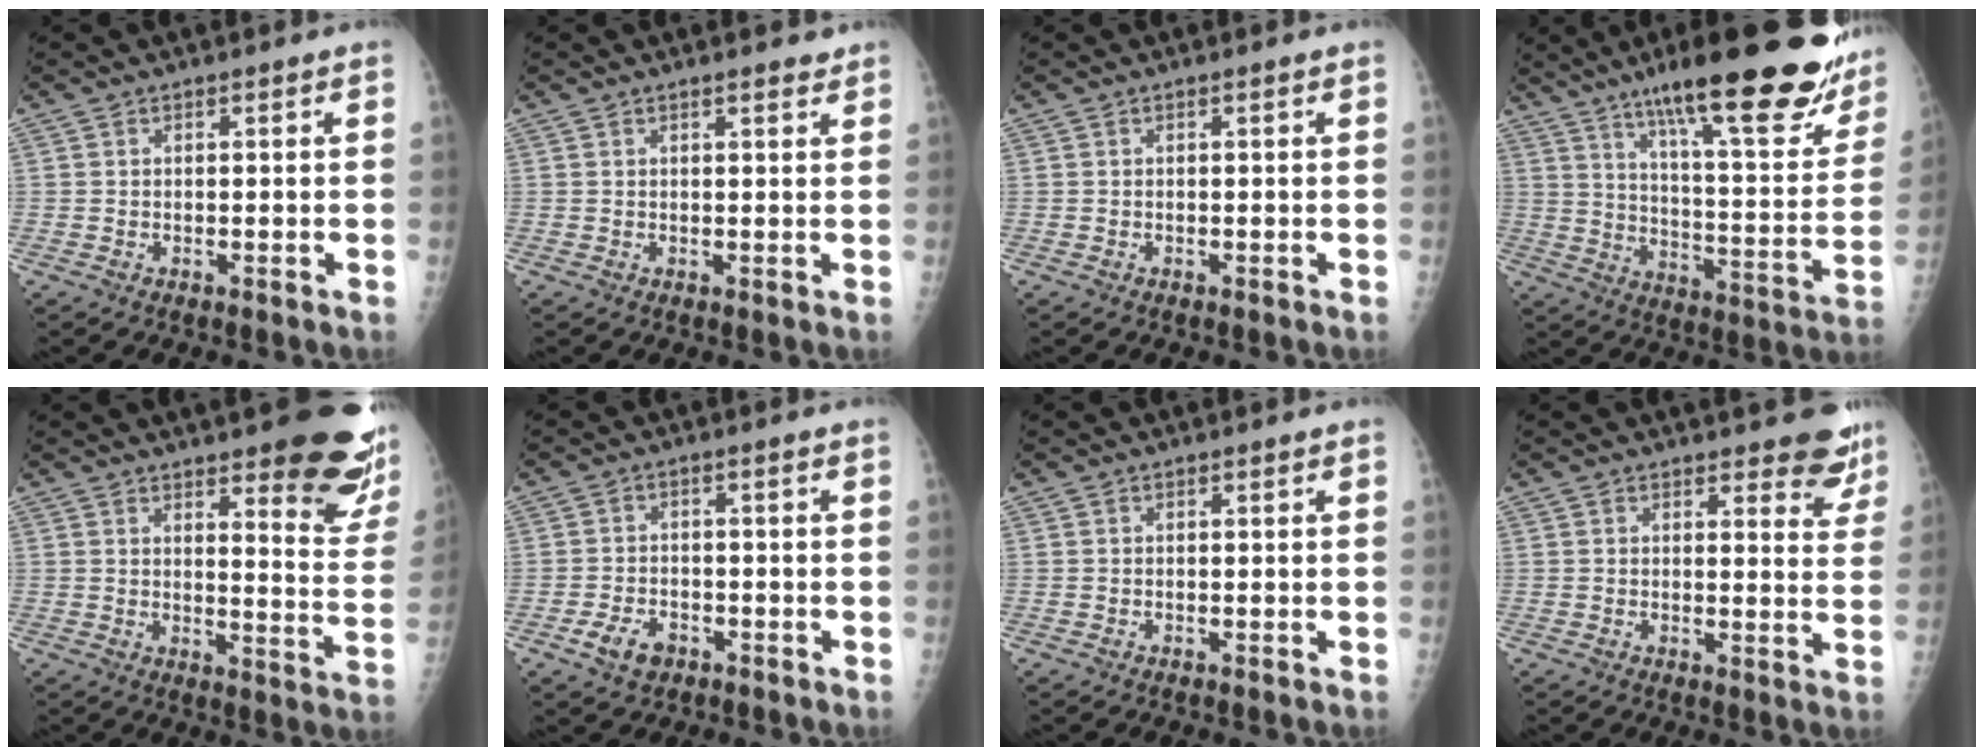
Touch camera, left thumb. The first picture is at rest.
{"total": 2.0, "force": [1.6, 0.5, 1.1], "torque": [-0.011, -0.006, 0.020]}
{"total": 0.0}
{"total": 29.7, "force": [19.1, 6.6, 21.8], "torque": [-0.273, -0.060, 0.273]}
{"total": 19.1, "force": [12.3, 5.1, 13.6], "torque": [-0.135, -0.079, 0.146]}
{"total": 4.5, "force": [-2.5, 2.8, 2.5], "torque": [-0.043, 0.015, -0.041]}
{"total": 0.0}
{"total": 6.7, "force": [5.6, 2.4, 2.7], "torque": [0.007, -0.034, 0.053]}